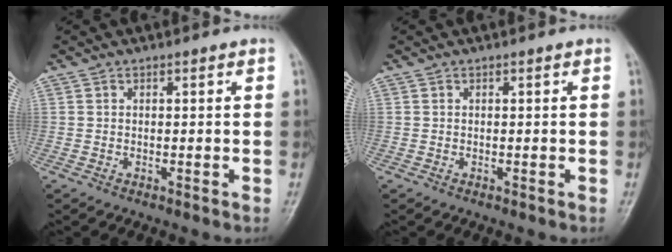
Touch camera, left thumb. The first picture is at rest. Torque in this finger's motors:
{"motor_torque": [0.01, 0.01, 0.00, 0.00, 0.00]}